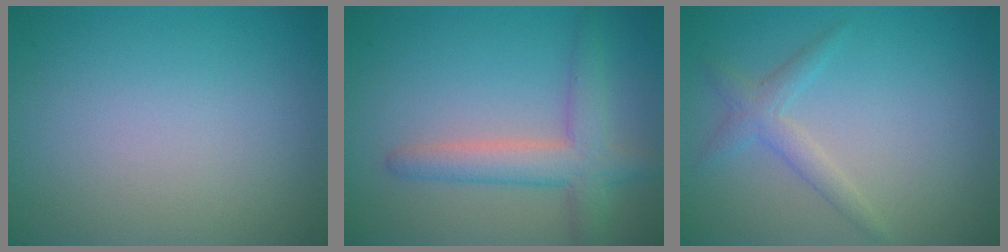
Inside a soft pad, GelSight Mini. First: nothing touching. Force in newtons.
{"total": 4.3, "press": 4.3, "slide": 0.1}
{"total": 2.0, "press": 2.0, "slide": 0.1}